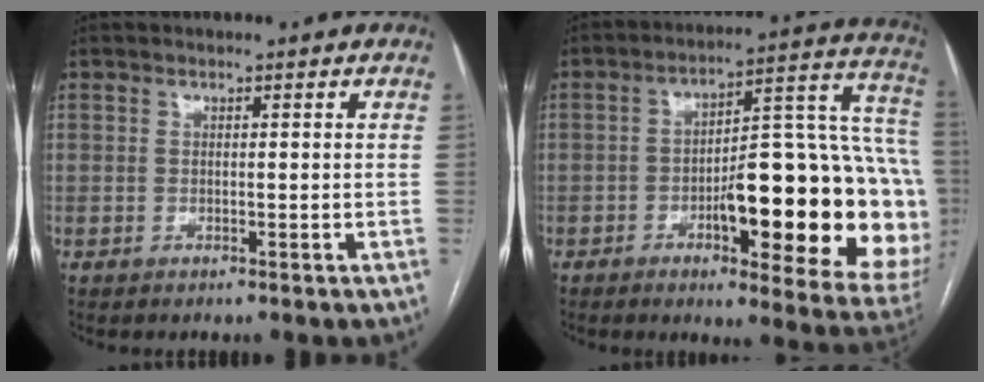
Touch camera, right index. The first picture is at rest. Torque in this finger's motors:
{"motor_torque": [2.06, -0.08, 1.05, 0.21]}